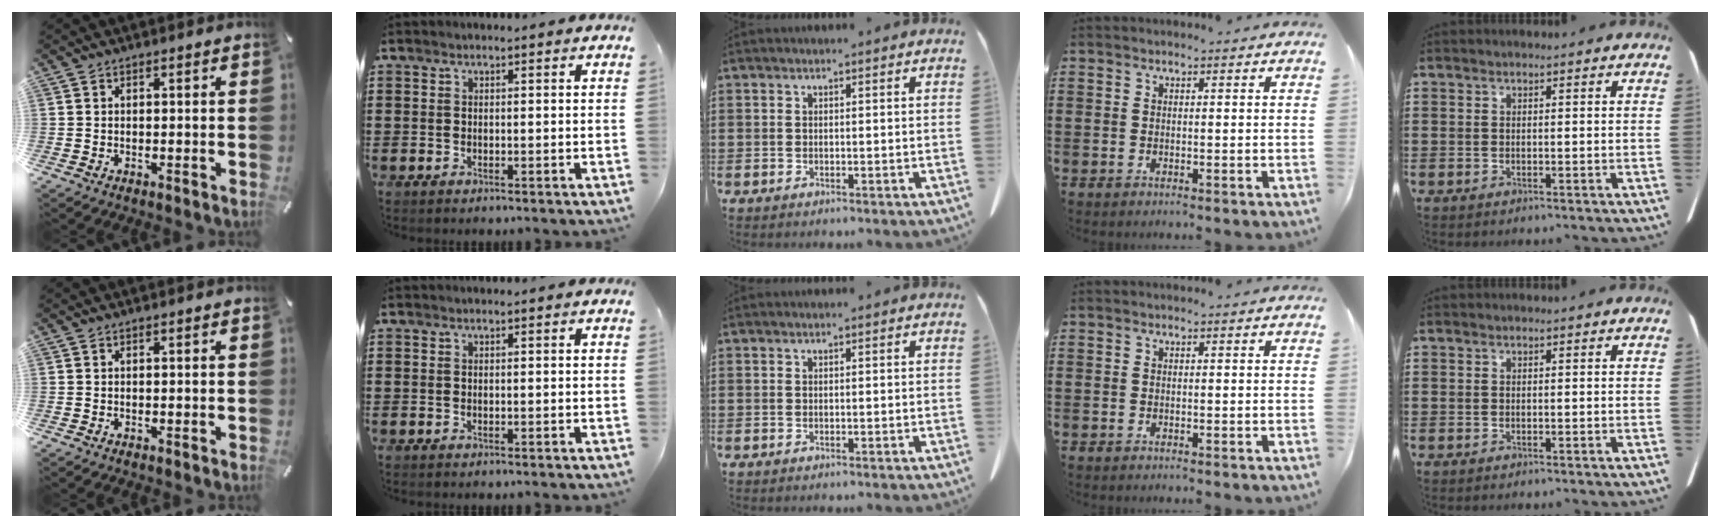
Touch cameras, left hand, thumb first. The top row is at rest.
{}